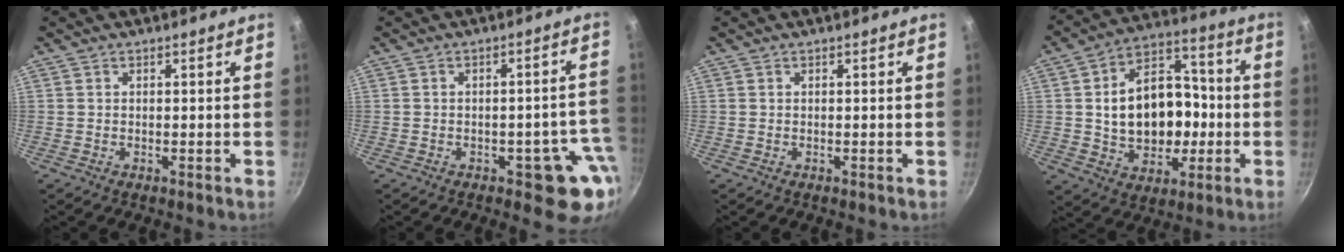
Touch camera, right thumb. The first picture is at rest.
{"total": 8.9, "force": [-3.3, 4.8, 6.7], "torque": [-0.017, 0.032, -0.035]}
{"total": 0.0}
{"total": 18.9, "force": [-0.9, 13.9, 12.8], "torque": [-0.166, 0.043, -0.007]}